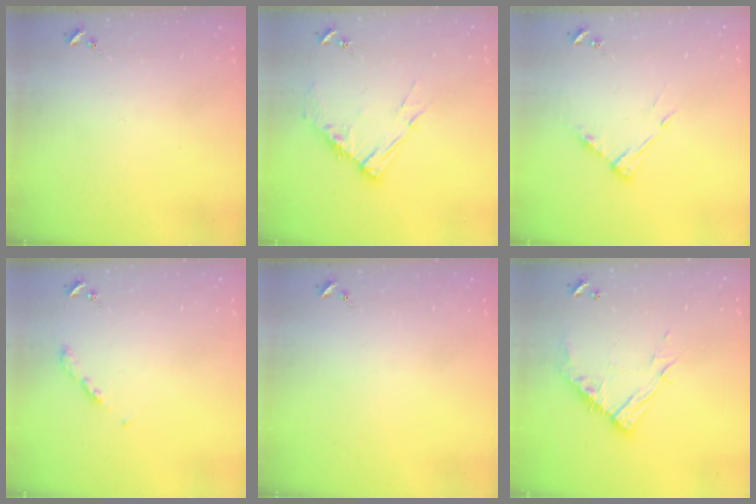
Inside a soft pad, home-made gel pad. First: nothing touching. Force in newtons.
{"total": 10.1, "press": 10.0, "slide": 1.1}
{"total": 8.1, "press": 8.1, "slide": 0.6}
{"total": 3.5, "press": 3.5, "slide": 0.4}
{"total": 0.0}
{"total": 13.1, "press": 13.1, "slide": 1.1}